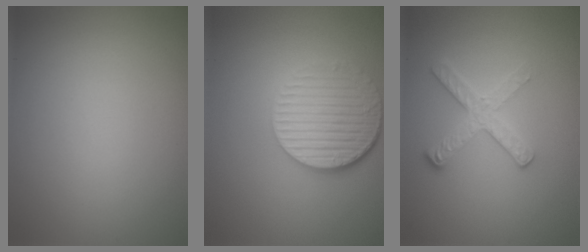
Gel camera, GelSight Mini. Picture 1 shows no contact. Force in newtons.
{"total": 5.9, "press": 4.3, "slide": 4.1}
{"total": 2.7, "press": 2.4, "slide": 1.2}